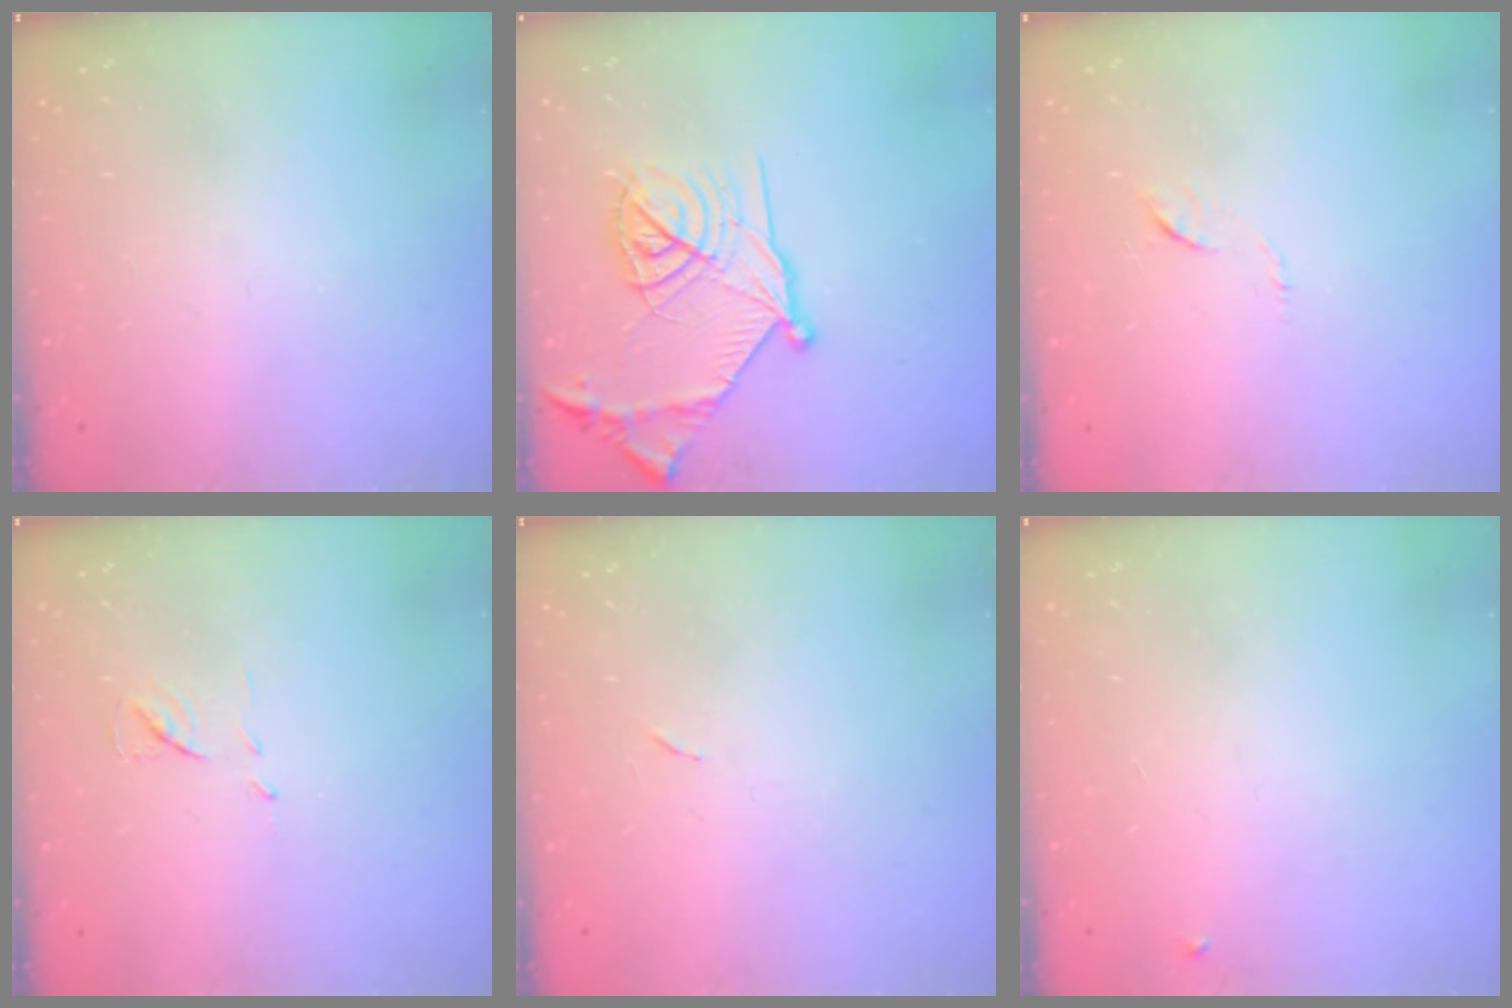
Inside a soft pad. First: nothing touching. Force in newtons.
{"total": 18.5, "press": 18.4, "slide": 1.6}
{"total": 4.6, "press": 4.5, "slide": 0.5}
{"total": 7.0, "press": 7.0, "slide": 0.3}
{"total": 3.5, "press": 3.3, "slide": 1.2}
{"total": 2.7, "press": 2.7, "slide": 0.2}